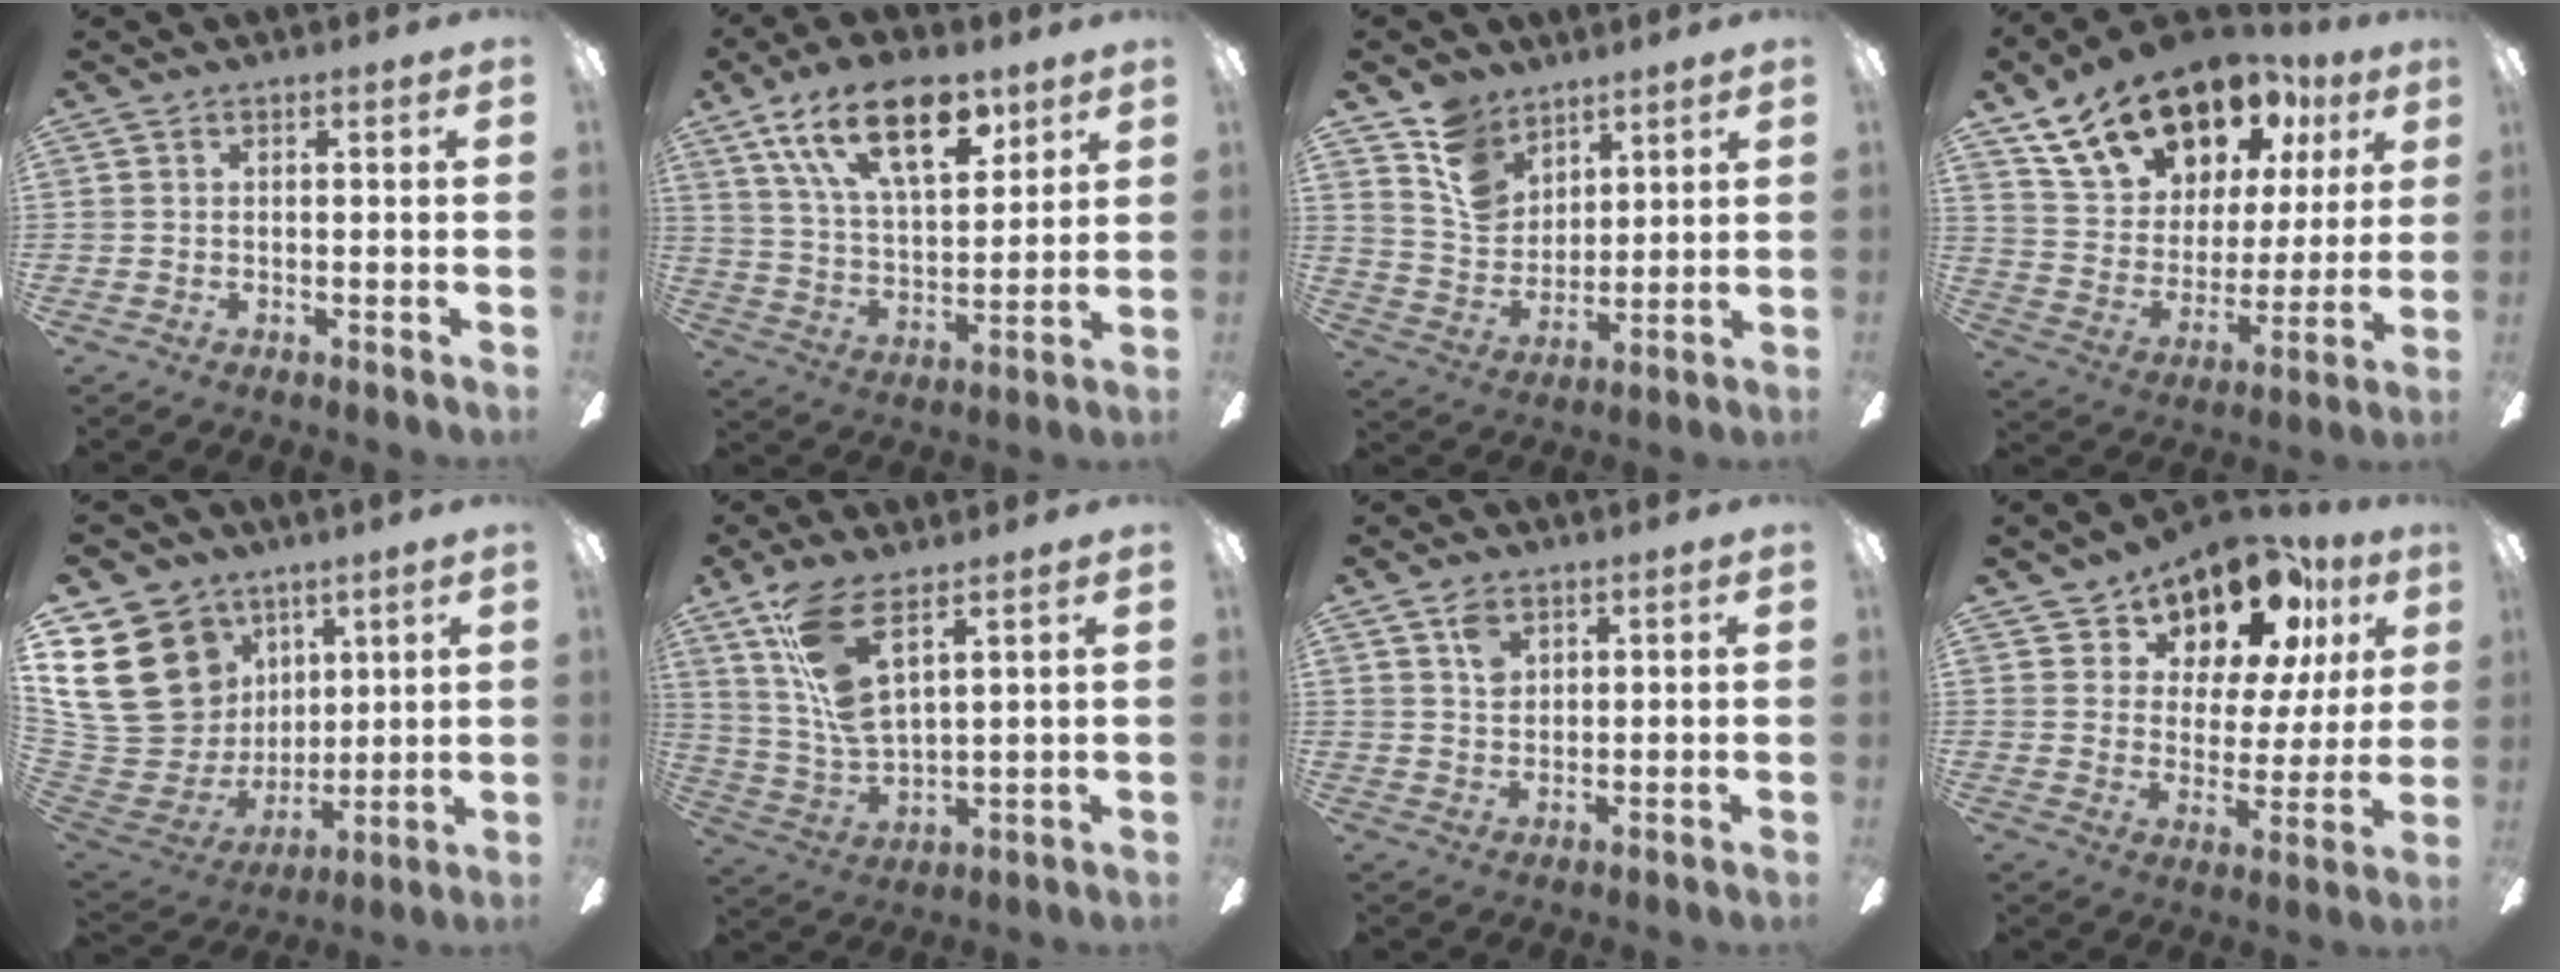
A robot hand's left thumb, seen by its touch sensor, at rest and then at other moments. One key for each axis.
{"total": 20.0, "fx": 11.2, "fy": 9.8, "fz": 13.4, "tx": -0.231, "ty": -0.037, "tz": 0.192}
{"total": 11.3, "fx": 7.9, "fy": 7.5, "fz": 3.1, "tx": -0.076, "ty": -0.037, "tz": 0.158}
{"total": 20.6, "fx": 15.0, "fy": 11.4, "fz": 8.3, "tx": -0.157, "ty": -0.084, "tz": 0.280}
{"total": 23.2, "fx": 8.6, "fy": 18.7, "fz": 10.7, "tx": -0.229, "ty": -0.051, "tz": 0.192}
{"total": 12.8, "fx": 7.5, "fy": 4.6, "fz": 9.3, "tx": -0.206, "ty": -0.029, "tz": 0.140}
{"total": 4.2, "fx": 2.3, "fy": 2.9, "fz": 2.0, "tx": -0.031, "ty": -0.002, "tz": 0.040}
{"total": 15.0, "fx": 12.0, "fy": 6.8, "fz": 6.1, "tx": -0.118, "ty": -0.084, "tz": 0.208}